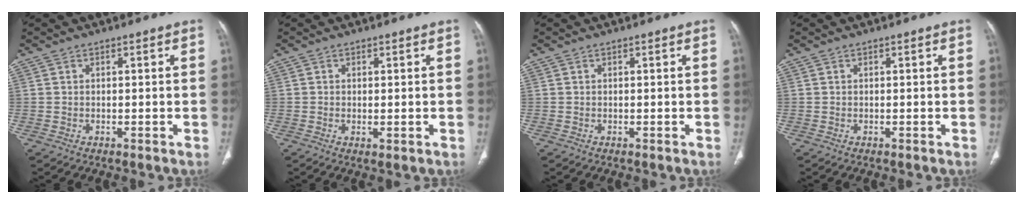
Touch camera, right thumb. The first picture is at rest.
{"total": 1.4, "force": [-0.2, 0.5, 1.2], "torque": [-0.028, -0.006, 0.000]}
{"total": 0.0}
{"total": 0.0}